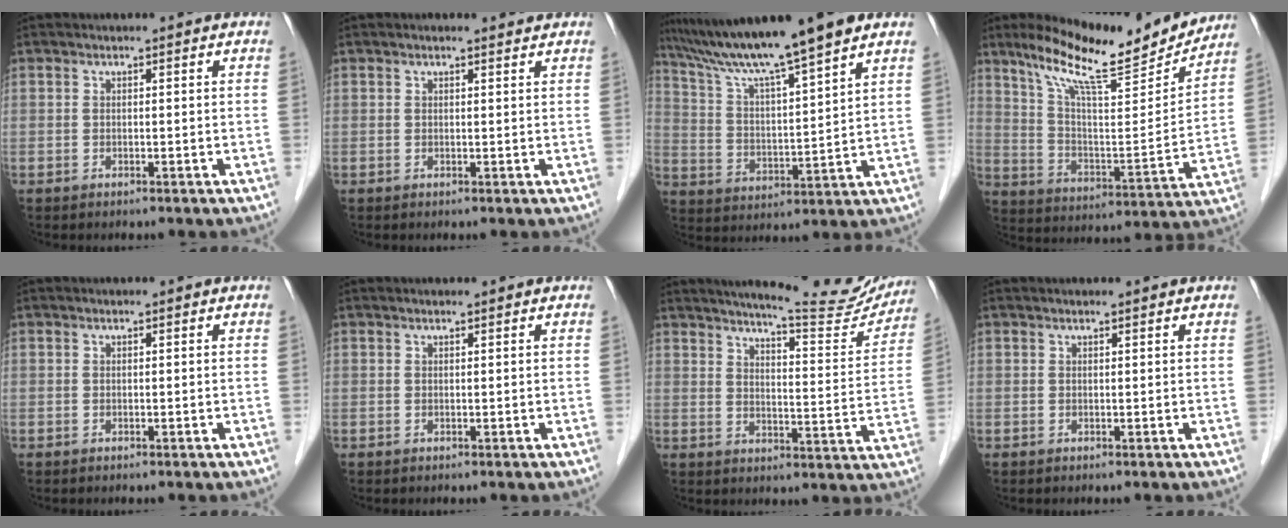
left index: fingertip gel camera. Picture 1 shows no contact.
{"total": 1.7, "force": [1.5, 0.3, 0.7], "torque": [-0.017, 0.011, 0.020]}
{"total": 16.4, "force": [13.1, -0.3, 9.9], "torque": [-0.173, 0.013, 0.221]}
{"total": 18.2, "force": [15.4, 2.0, 9.5], "torque": [-0.162, -0.010, 0.248]}
{"total": 0.0}
{"total": 0.8, "force": [0.7, 0.0, 0.2], "torque": [-0.007, 0.010, 0.014]}
{"total": 18.3, "force": [16.8, 1.9, 7.0], "torque": [-0.093, -0.050, 0.204]}
{"total": 1.2, "force": [1.1, 0.0, 0.4], "torque": [-0.009, 0.012, 0.017]}